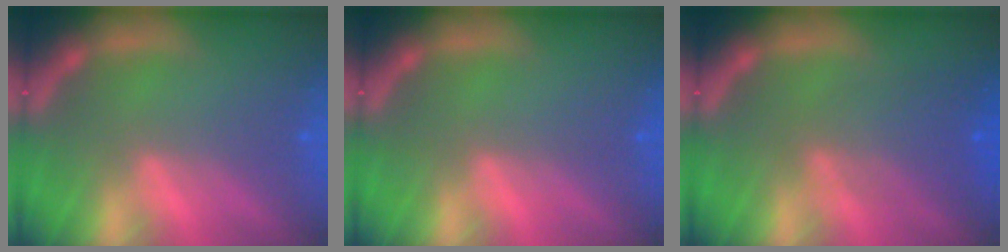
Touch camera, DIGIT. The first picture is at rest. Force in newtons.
{"total": 0.0}
{"total": 4.6}